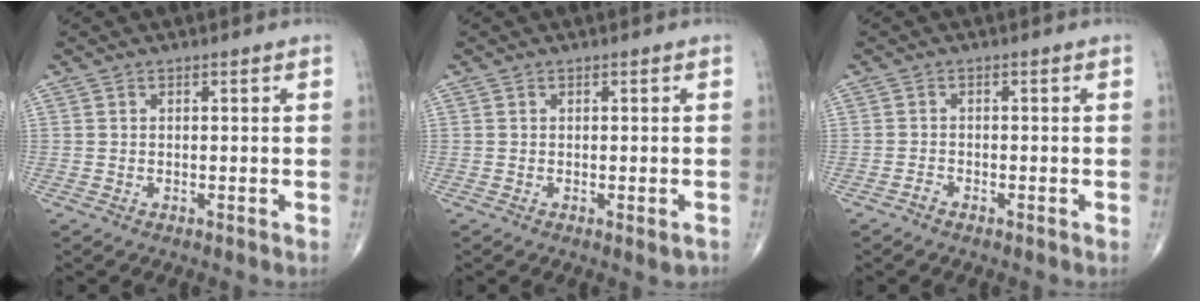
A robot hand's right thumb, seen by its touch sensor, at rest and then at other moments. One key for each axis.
{"total": 1.7, "fx": -0.9, "fy": 0.5, "fz": 1.4, "tx": -0.011, "ty": -0.004, "tz": -0.008}
{"total": 1.0, "fx": -0.9, "fy": 0.4, "fz": 0.3, "tx": -0.010, "ty": 0.004, "tz": -0.019}